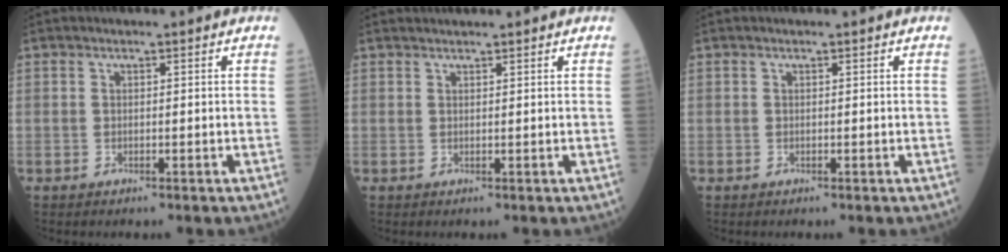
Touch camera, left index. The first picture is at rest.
{"total": 2.3, "force": [2.2, 0.2, 0.5], "torque": [-0.009, 0.022, 0.036]}
{"total": 0.0}